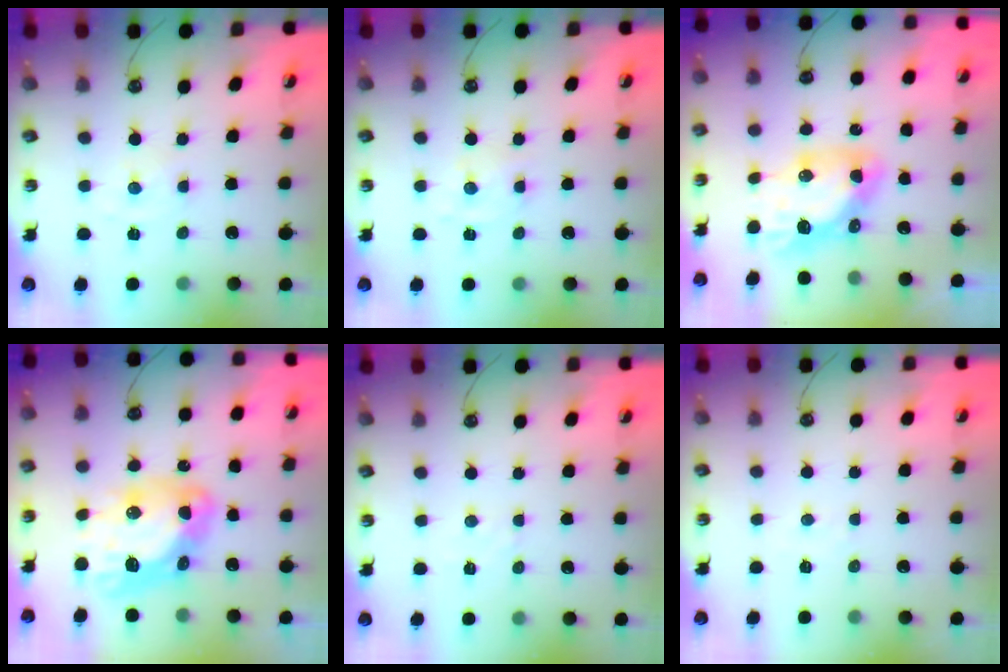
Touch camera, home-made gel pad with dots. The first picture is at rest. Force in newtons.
{"total": 0.8, "press": 0.8, "slide": 0.1}
{"total": 12.2, "press": 12.1, "slide": 1.5}
{"total": 18.7, "press": 18.6, "slide": 2.2}
{"total": 2.7, "press": 2.7, "slide": 0.4}
{"total": 3.6, "press": 3.6, "slide": 0.5}